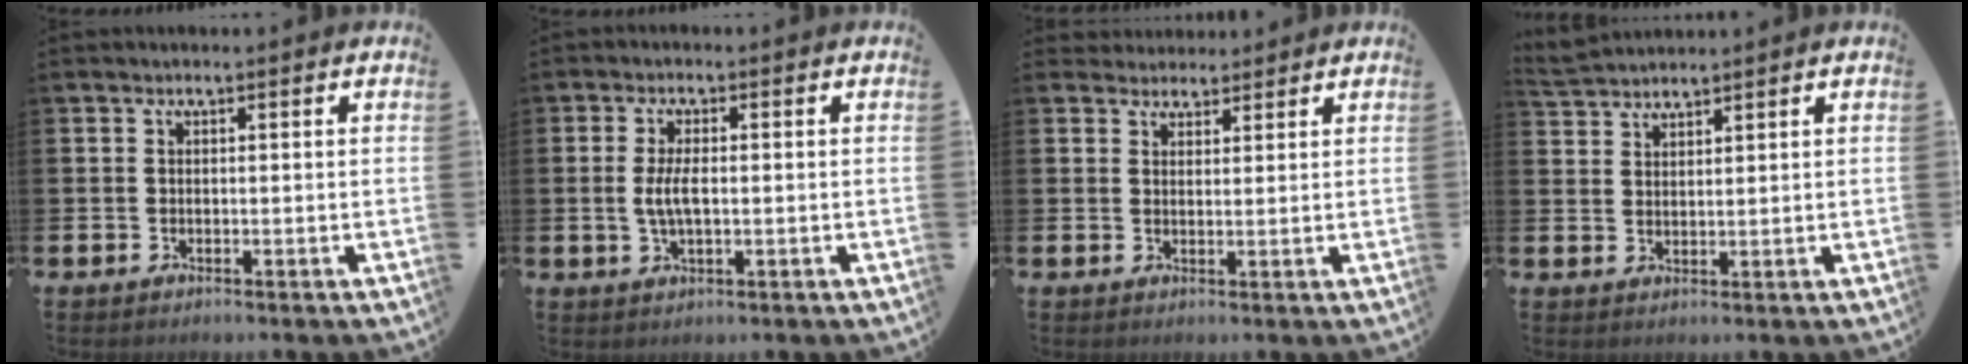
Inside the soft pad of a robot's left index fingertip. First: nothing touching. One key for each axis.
{"total": 3.8, "fx": 0.1, "fy": 1.5, "fz": 3.5, "tx": -0.073, "ty": 0.003, "tz": -0.003}
{"total": 3.1, "fx": 2.8, "fy": 1.3, "fz": -0.2, "tx": 0.005, "ty": -0.012, "tz": 0.051}
{"total": 3.0, "fx": 3.0, "fy": 0.3, "fz": 0.0, "tx": -0.008, "ty": -0.011, "tz": 0.057}